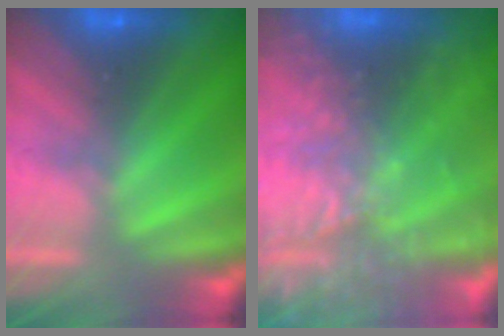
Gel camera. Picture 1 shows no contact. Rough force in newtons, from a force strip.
{"total": 7.0}